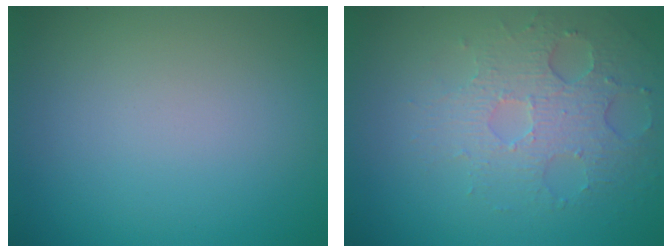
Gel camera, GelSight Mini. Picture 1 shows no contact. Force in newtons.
{"total": 3.6, "press": 3.3, "slide": 1.5}